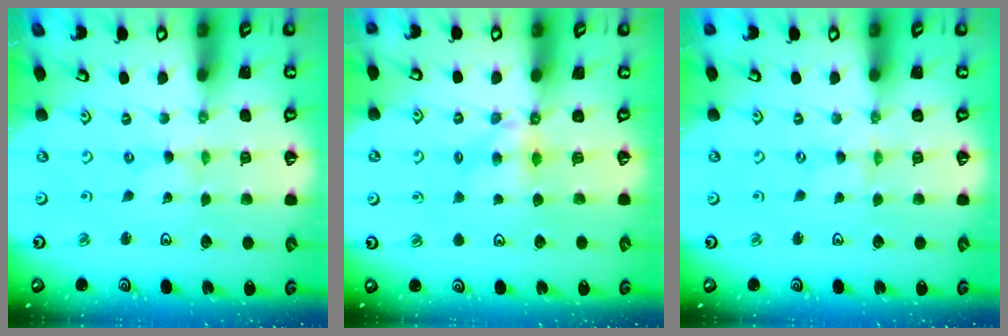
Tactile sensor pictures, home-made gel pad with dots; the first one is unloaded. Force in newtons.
{"total": 5.4, "press": 5.4, "slide": 0.4}
{"total": 0.0}